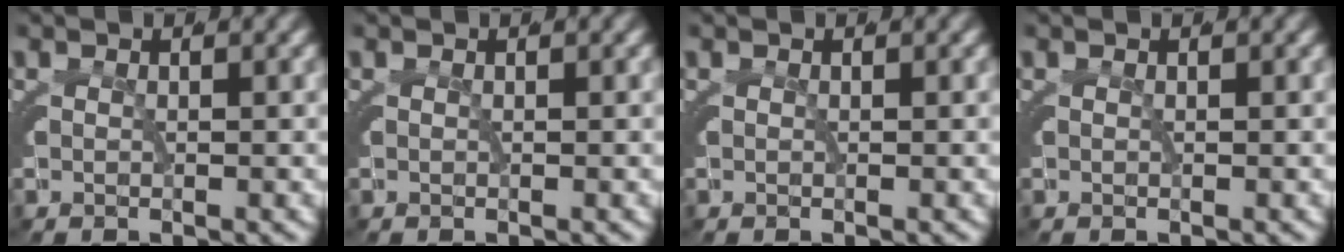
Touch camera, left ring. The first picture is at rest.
{"total": 0.0}
{"total": 0.0}
{"total": 0.0}